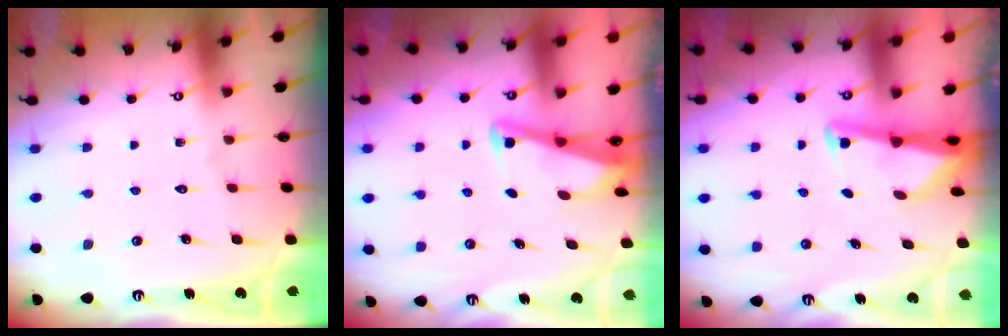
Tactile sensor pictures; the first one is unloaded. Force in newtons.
{"total": 2.7, "press": 2.7, "slide": 0.3}
{"total": 4.0, "press": 3.9, "slide": 0.6}